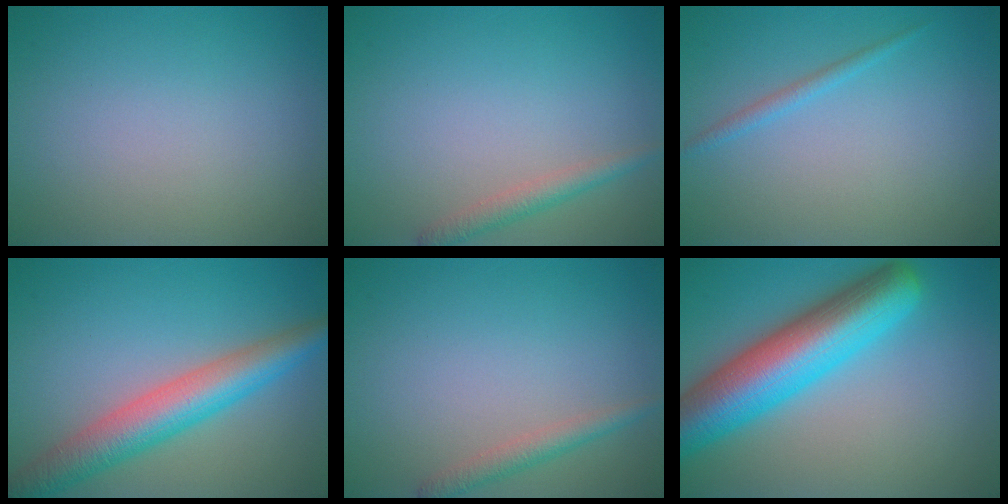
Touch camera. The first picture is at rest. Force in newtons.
{"total": 1.8, "press": 1.8, "slide": 0.1}
{"total": 1.1, "press": 1.1, "slide": 0.1}
{"total": 6.5, "press": 6.5, "slide": 0.1}
{"total": 1.8, "press": 1.8, "slide": 0.1}
{"total": 10.2, "press": 10.2, "slide": 0.3}